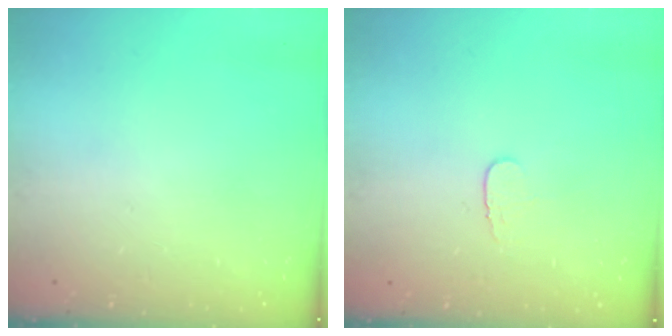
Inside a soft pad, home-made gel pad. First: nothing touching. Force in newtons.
{"total": 3.9, "press": 3.9, "slide": 0.4}